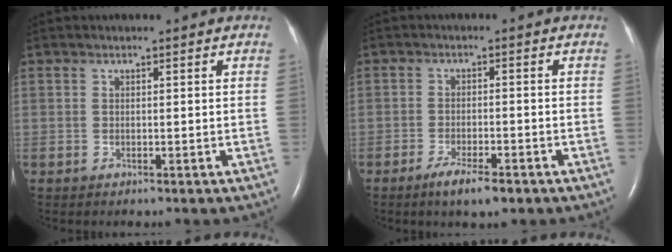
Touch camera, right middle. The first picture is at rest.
{"total": 4.7, "force": [-3.1, 0.9, 3.4], "torque": [-0.065, -0.006, -0.050]}